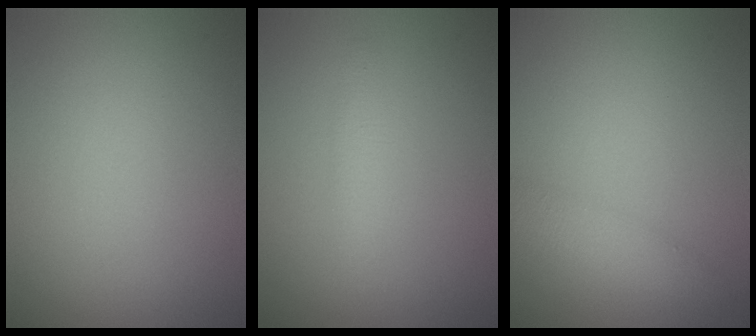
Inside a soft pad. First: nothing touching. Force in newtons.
{"total": 1.5, "press": 1.5, "slide": 0.0}
{"total": 2.2, "press": 2.2, "slide": 0.1}